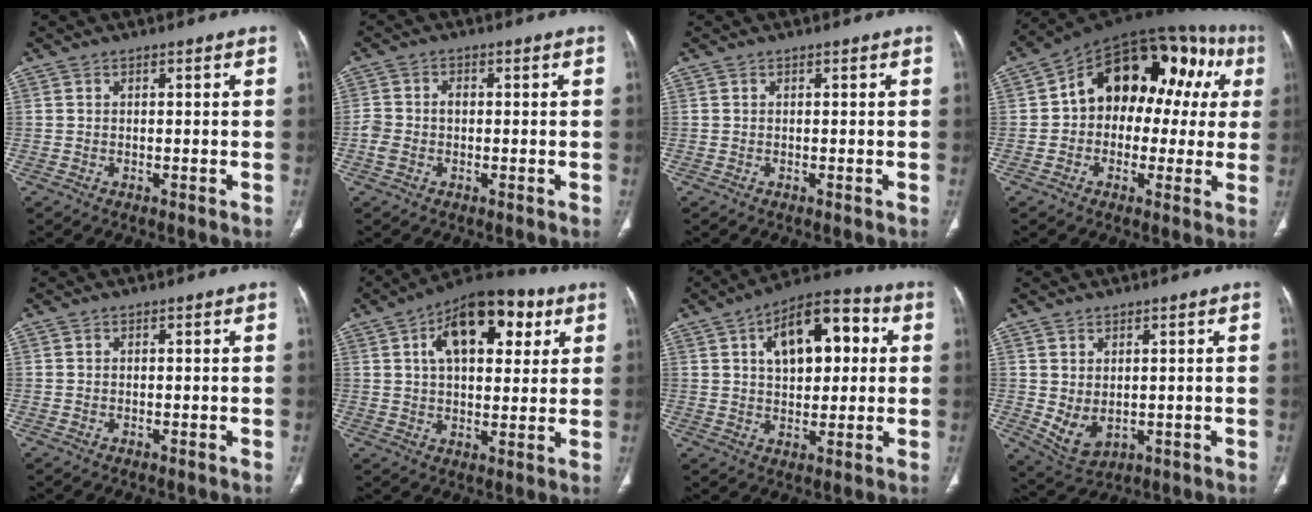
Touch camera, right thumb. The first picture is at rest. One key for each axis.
{"total": 3.9, "fx": -0.7, "fy": 2.8, "fz": 2.6, "tx": -0.059, "ty": 0.017, "tz": -0.012}
{"total": 0.0}
{"total": 21.6, "fx": 3.8, "fy": 14.3, "fz": 15.8, "tx": -0.168, "ty": 0.052, "tz": 0.047}
{"total": 0.0}
{"total": 17.5, "fx": 6.5, "fy": 9.2, "fz": 13.4, "tx": -0.165, "ty": 0.004, "tz": 0.095}
{"total": 15.1, "fx": 4.0, "fy": 8.1, "fz": 12.1, "tx": -0.150, "ty": 0.019, "tz": 0.057}
{"total": 5.7, "fx": 0.0, "fy": 3.7, "fz": 4.3, "tx": -0.074, "ty": -0.008, "tz": 0.025}